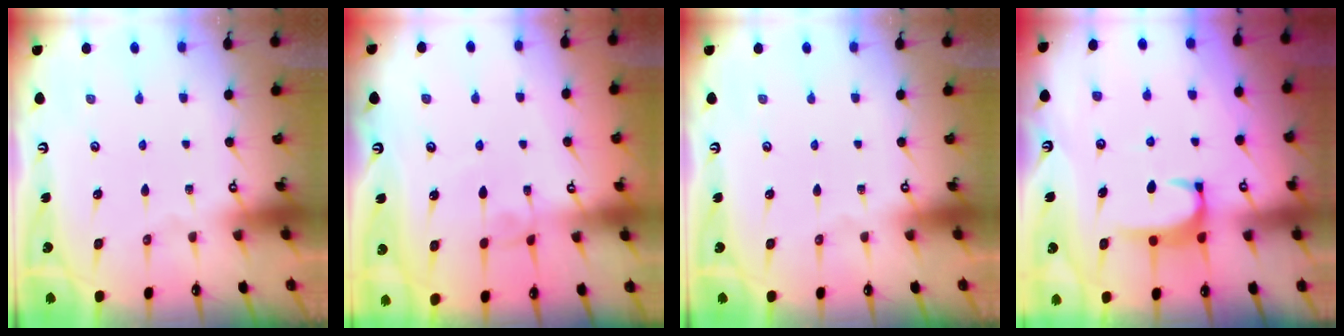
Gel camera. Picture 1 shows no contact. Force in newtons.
{"total": 1.5, "press": 1.4, "slide": 0.5}
{"total": 0.0}
{"total": 2.0, "press": 1.9, "slide": 0.5}